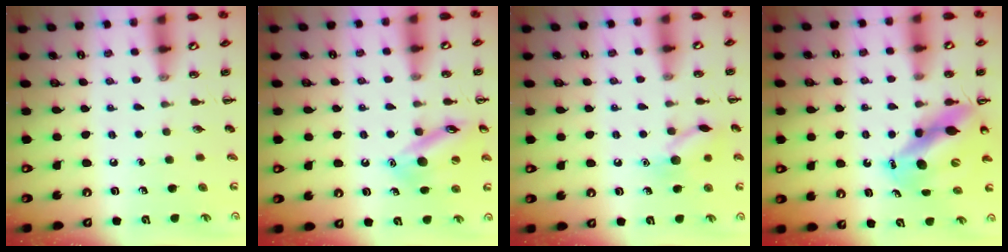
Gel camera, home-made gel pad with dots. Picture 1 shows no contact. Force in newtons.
{"total": 14.7, "press": 14.4, "slide": 2.7}
{"total": 10.6, "press": 10.6, "slide": 0.6}
{"total": 12.8, "press": 12.2, "slide": 4.0}